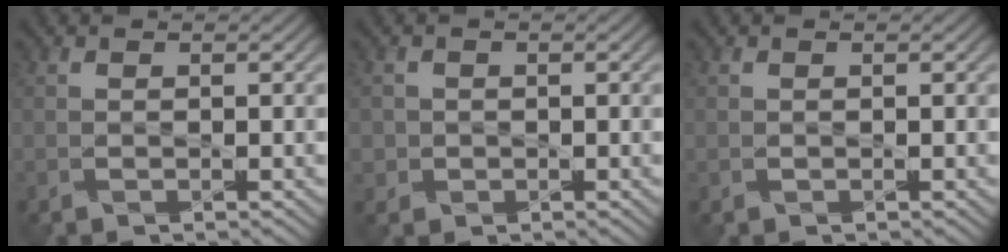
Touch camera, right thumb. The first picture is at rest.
{"total": 1.8, "force": [-0.3, 1.8, 0.0], "torque": [-0.002, -0.007, -0.007]}
{"total": 0.0}